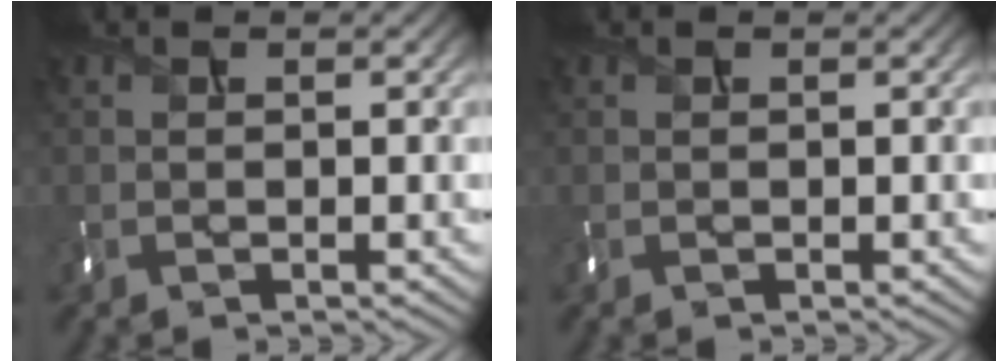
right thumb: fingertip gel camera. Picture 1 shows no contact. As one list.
[{"total": 0.0}]